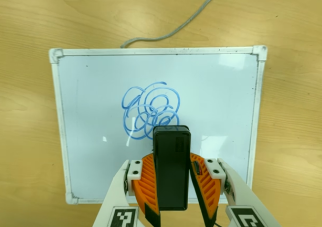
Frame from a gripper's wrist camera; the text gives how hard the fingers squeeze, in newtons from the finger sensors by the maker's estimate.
{"total": 4.9, "left": 4.4, "right": 5.4}